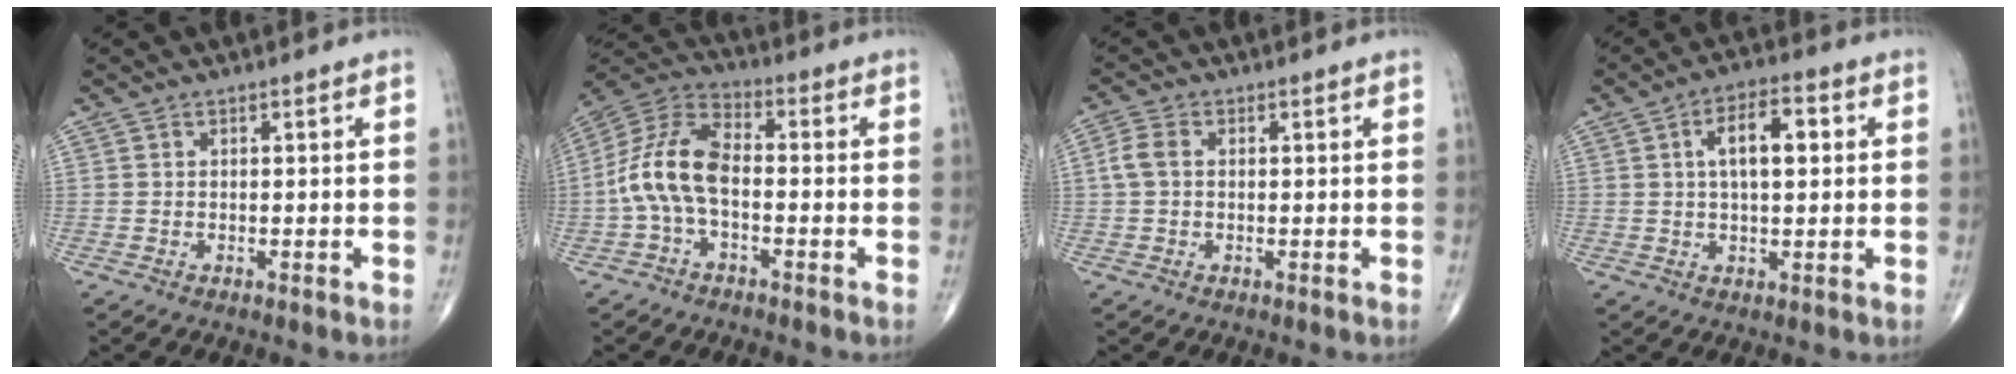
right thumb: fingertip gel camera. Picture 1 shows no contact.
{"total": 11.6, "force": [-1.8, 6.1, 9.7], "torque": [-0.202, 0.036, -0.046]}
{"total": 3.4, "force": [0.2, 2.3, 2.5], "torque": [-0.061, 0.010, 0.001]}
{"total": 8.4, "force": [1.8, 3.8, 7.3], "torque": [-0.111, 0.012, 0.023]}